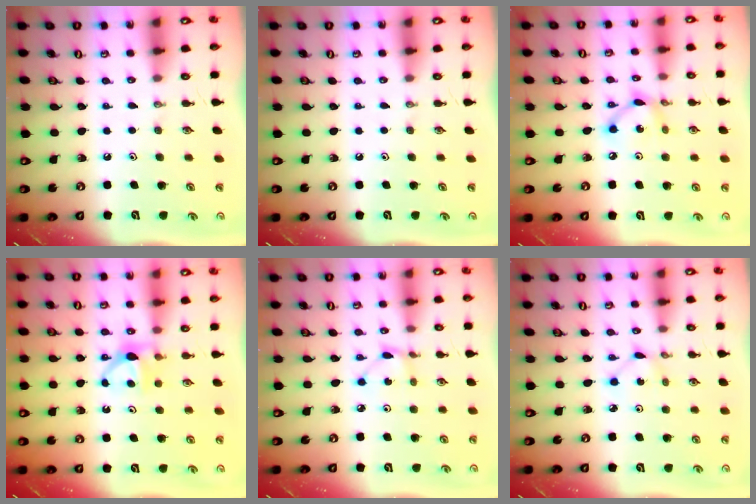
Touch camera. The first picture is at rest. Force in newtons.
{"total": 0.0}
{"total": 6.7, "press": 6.7, "slide": 0.3}
{"total": 6.0, "press": 5.9, "slide": 0.9}
{"total": 2.0, "press": 2.0, "slide": 0.2}
{"total": 1.3, "press": 1.3, "slide": 0.1}